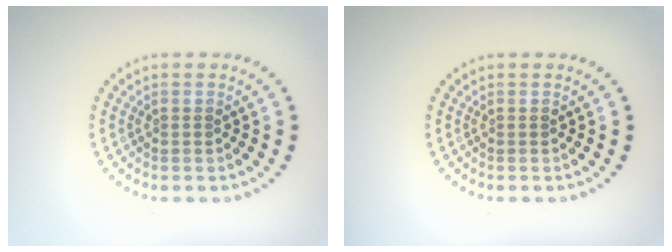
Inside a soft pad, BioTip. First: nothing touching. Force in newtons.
{"total": 0.0}